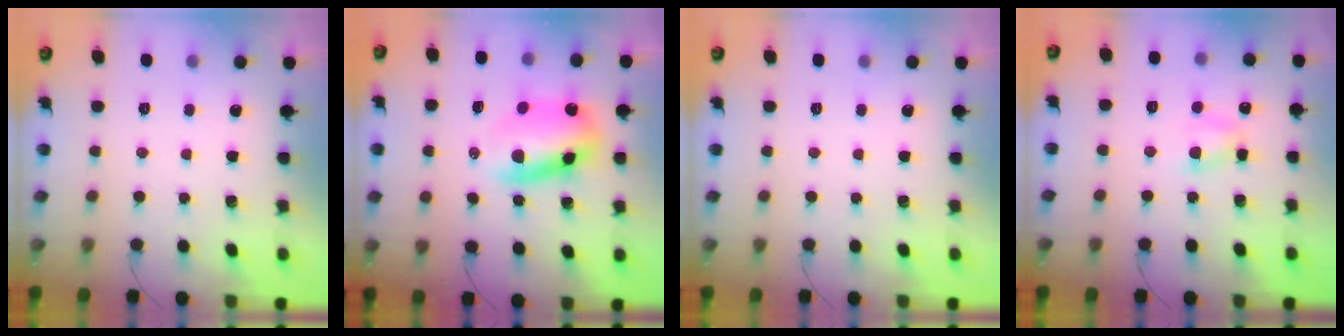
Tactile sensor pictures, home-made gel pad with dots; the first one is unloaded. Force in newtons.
{"total": 10.9, "press": 10.5, "slide": 2.9}
{"total": 0.0}
{"total": 4.9, "press": 4.7, "slide": 1.5}